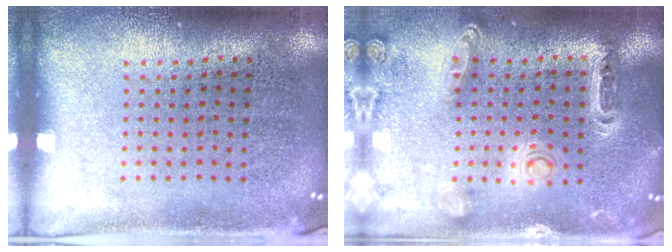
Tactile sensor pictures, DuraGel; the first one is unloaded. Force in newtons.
{"total": 1.3, "press": 1.3, "slide": 0.2}